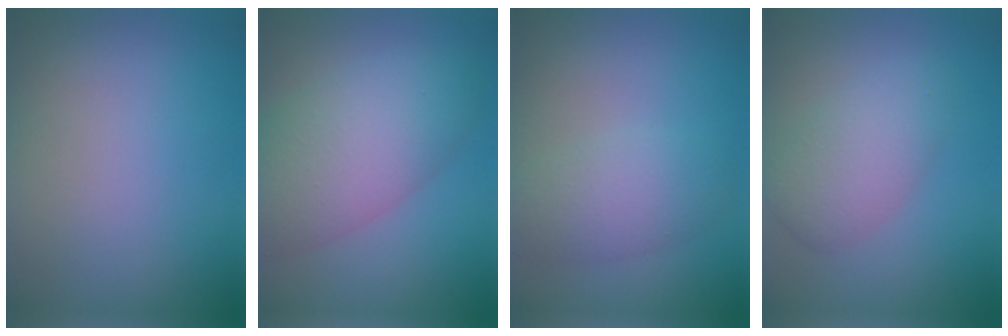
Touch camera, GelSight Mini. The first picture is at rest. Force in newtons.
{"total": 7.4, "press": 7.4, "slide": 0.2}
{"total": 3.9, "press": 3.9, "slide": 0.2}
{"total": 4.1, "press": 4.1, "slide": 0.2}